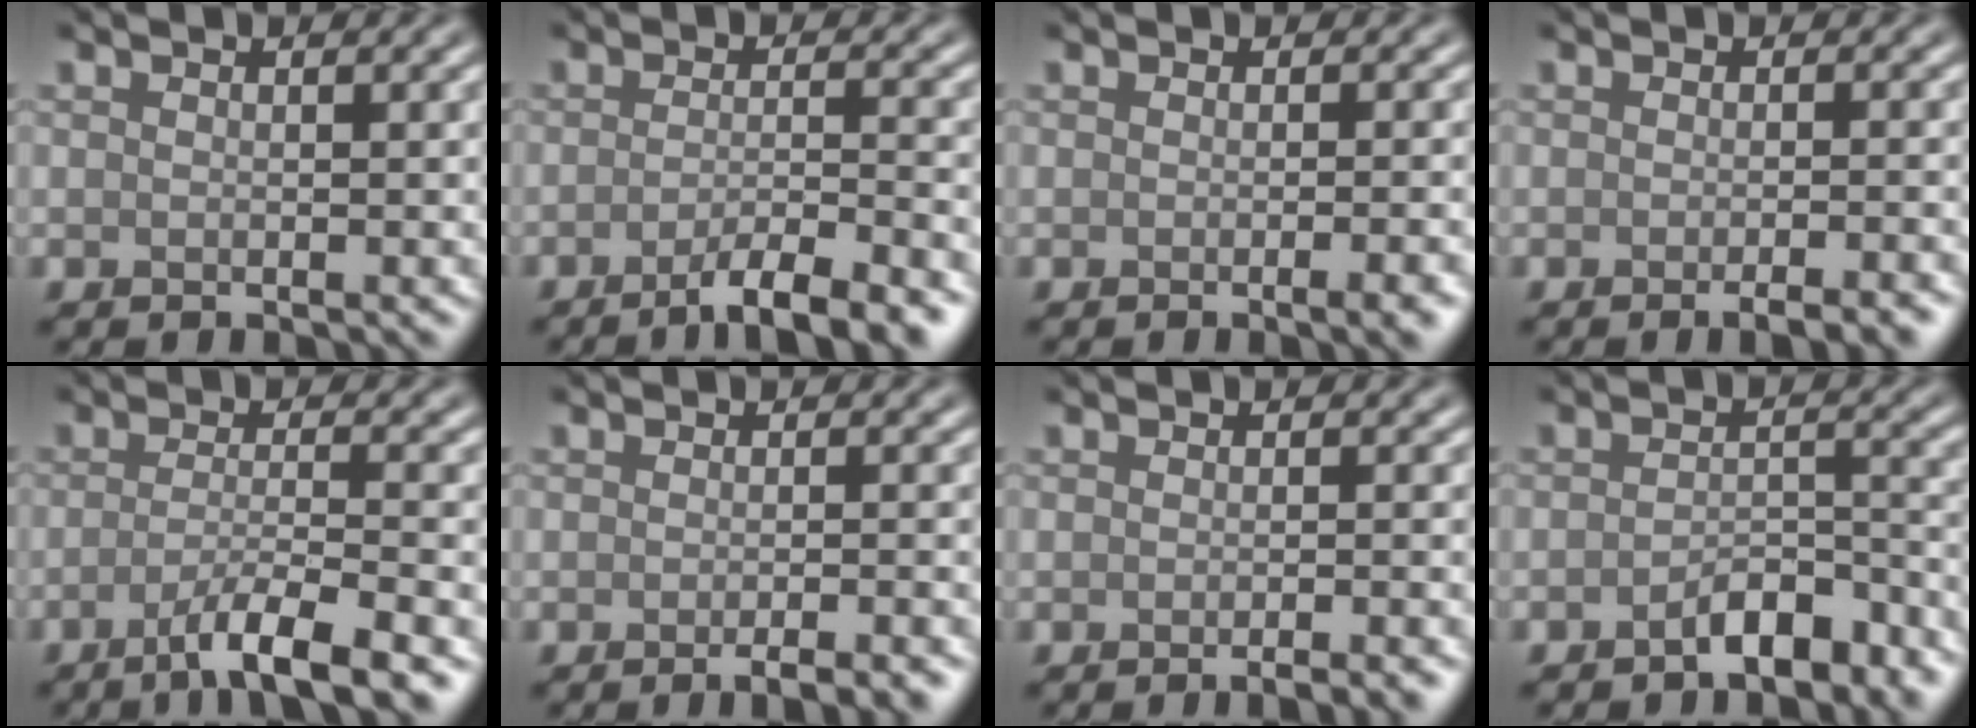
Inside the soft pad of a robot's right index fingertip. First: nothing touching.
{"total": 5.3, "force": [-3.4, 1.0, 3.9], "torque": [-0.052, 0.006, -0.059]}
{"total": 2.8, "force": [-0.9, 0.8, 2.5], "torque": [-0.019, 0.001, -0.013]}
{"total": 3.1, "force": [-1.8, 0.8, 2.4], "torque": [-0.017, 0.005, -0.026]}
{"total": 5.5, "force": [-3.1, 0.9, 4.5], "torque": [-0.066, 0.001, -0.060]}
{"total": 3.1, "force": [-1.9, 0.7, 2.4], "torque": [-0.019, 0.004, -0.028]}
{"total": 2.6, "force": [-1.6, 0.6, 2.0], "torque": [-0.011, 0.005, -0.024]}
{"total": 3.7, "force": [-2.5, 1.5, 2.2], "torque": [-0.033, 0.013, -0.042]}